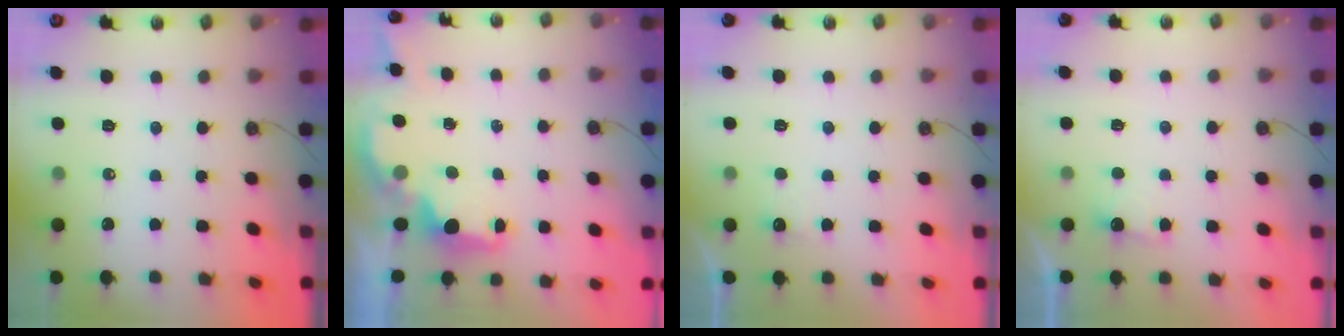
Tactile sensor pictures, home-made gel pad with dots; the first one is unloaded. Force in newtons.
{"total": 1.8, "press": 1.7, "slide": 0.5}
{"total": 1.5, "press": 1.4, "slide": 0.6}
{"total": 2.4, "press": 2.3, "slide": 0.8}